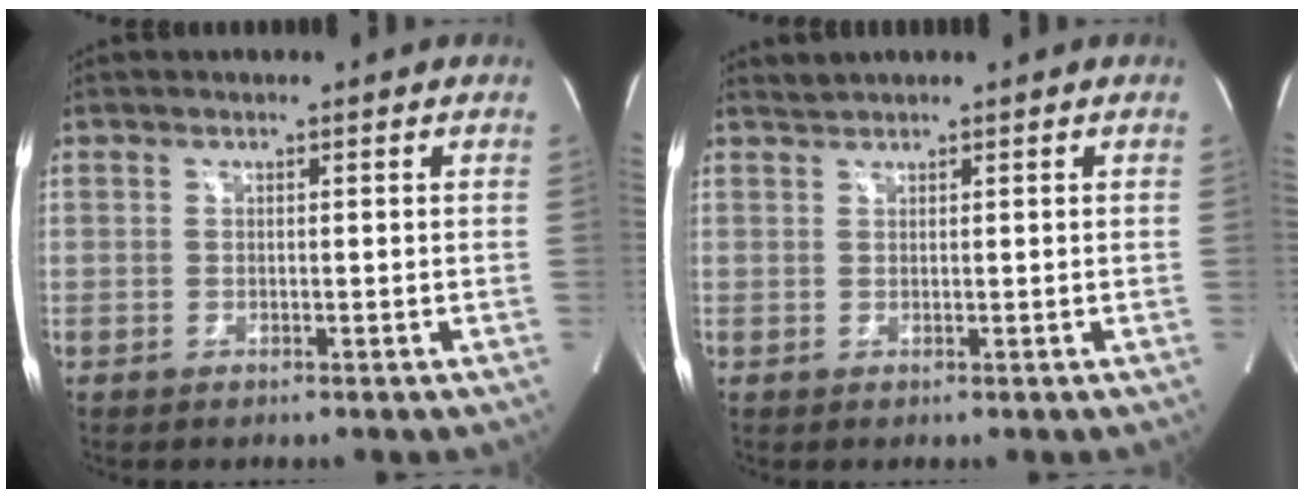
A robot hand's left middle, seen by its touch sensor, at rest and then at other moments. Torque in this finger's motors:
{"motor_torque": [-0.34, 0.44, -0.22, -0.04]}